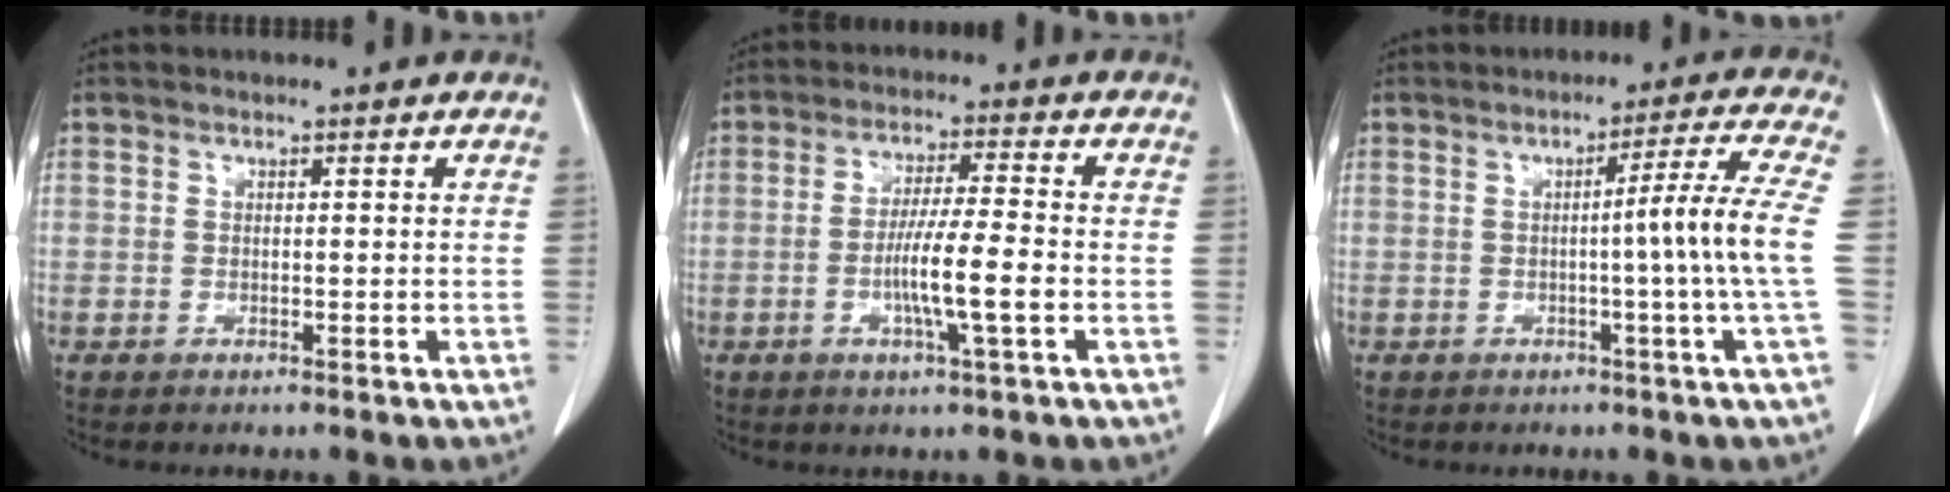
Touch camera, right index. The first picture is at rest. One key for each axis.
{"total": 8.1, "fx": -2.1, "fy": -0.2, "fz": 7.8, "tx": -0.140, "ty": -0.005, "tz": -0.040}
{"total": 7.7, "fx": -0.8, "fy": -2.5, "fz": 7.3, "tx": -0.098, "ty": -0.001, "tz": -0.010}